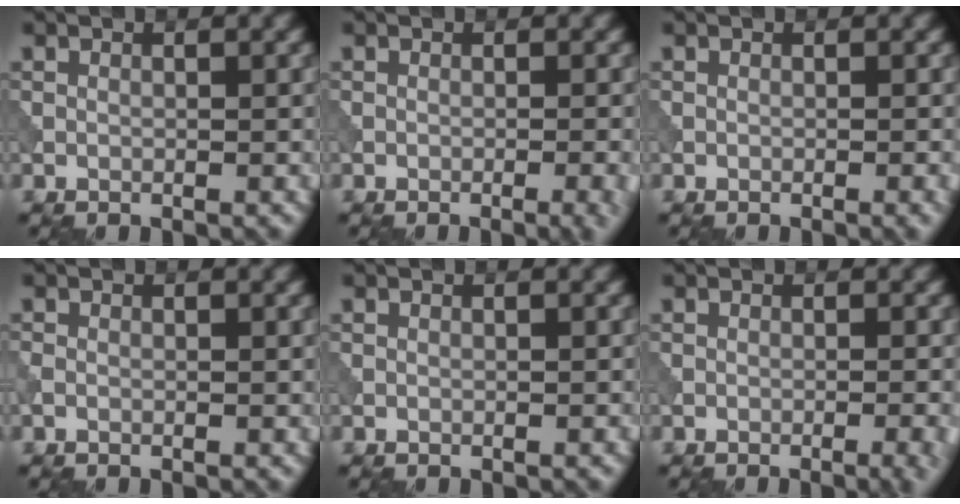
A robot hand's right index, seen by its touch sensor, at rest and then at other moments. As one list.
[{"total": 2.4, "force": [-0.9, 0.7, 2.2], "torque": [-0.018, 0.002, -0.011]}, {"total": 1.0, "force": [-0.3, 0.2, 0.9], "torque": [-0.010, -0.001, -0.007]}, {"total": 0.6, "force": [-0.3, 0.3, 0.3], "torque": [-0.011, -0.002, -0.010]}, {"total": 0.0}, {"total": 2.7, "force": [-1.0, 0.8, 2.4], "torque": [-0.020, 0.003, -0.014]}]